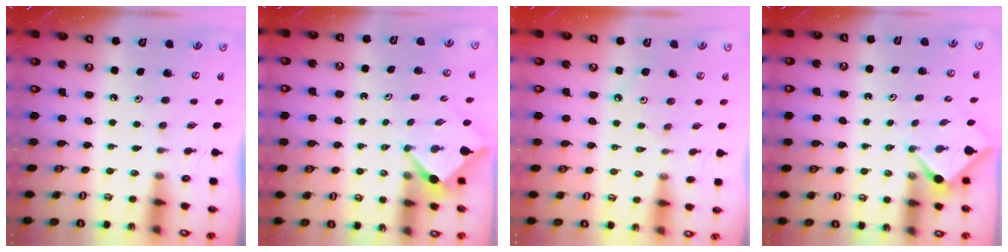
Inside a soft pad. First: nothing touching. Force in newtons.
{"total": 2.4, "press": 2.4, "slide": 0.3}
{"total": 2.7, "press": 2.7, "slide": 0.2}
{"total": 2.8, "press": 2.8, "slide": 0.4}